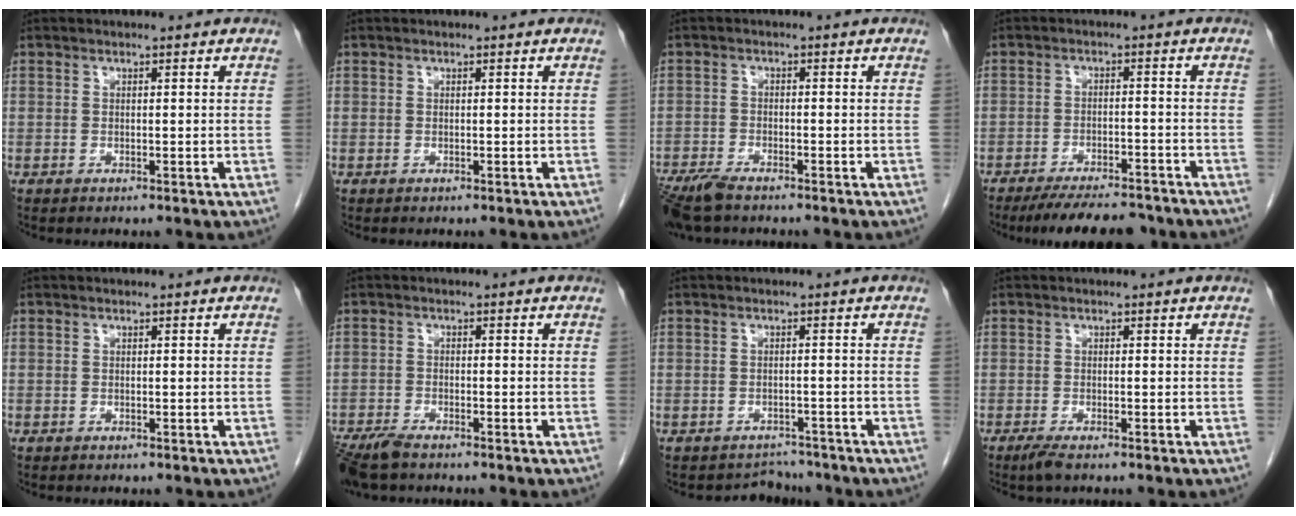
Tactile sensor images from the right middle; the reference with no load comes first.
{"total": 0.0}
{"total": 5.9, "force": [-4.8, 1.5, 3.1], "torque": [-0.060, -0.013, -0.087]}
{"total": 11.1, "force": [-9.9, 2.3, 4.4], "torque": [-0.067, -0.007, -0.138]}
{"total": 0.0}
{"total": 5.5, "force": [-4.5, 1.4, 2.8], "torque": [-0.054, -0.013, -0.082]}
{"total": 2.8, "force": [-2.5, 0.9, -0.8], "torque": [0.005, 0.004, -0.034]}
{"total": 1.9, "force": [-1.4, 0.2, 1.3], "torque": [-0.034, -0.006, -0.028]}